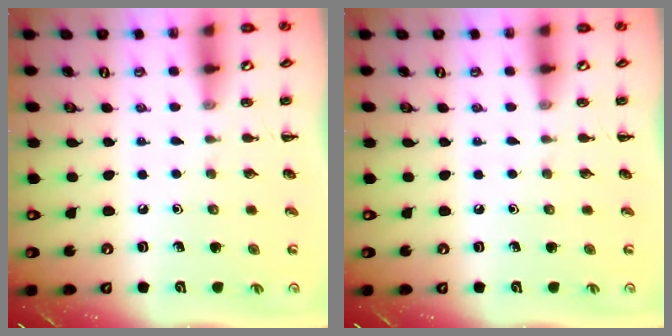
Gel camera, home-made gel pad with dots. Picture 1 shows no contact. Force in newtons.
{"total": 0.0}